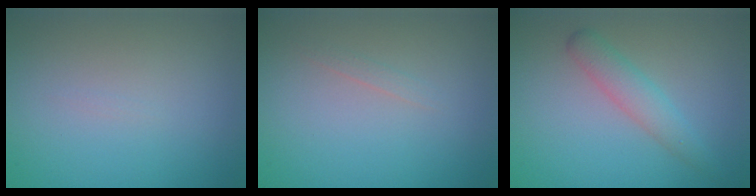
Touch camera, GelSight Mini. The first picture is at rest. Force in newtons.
{"total": 0.6, "press": 0.6, "slide": 0.0}
{"total": 2.5, "press": 2.5, "slide": 0.1}